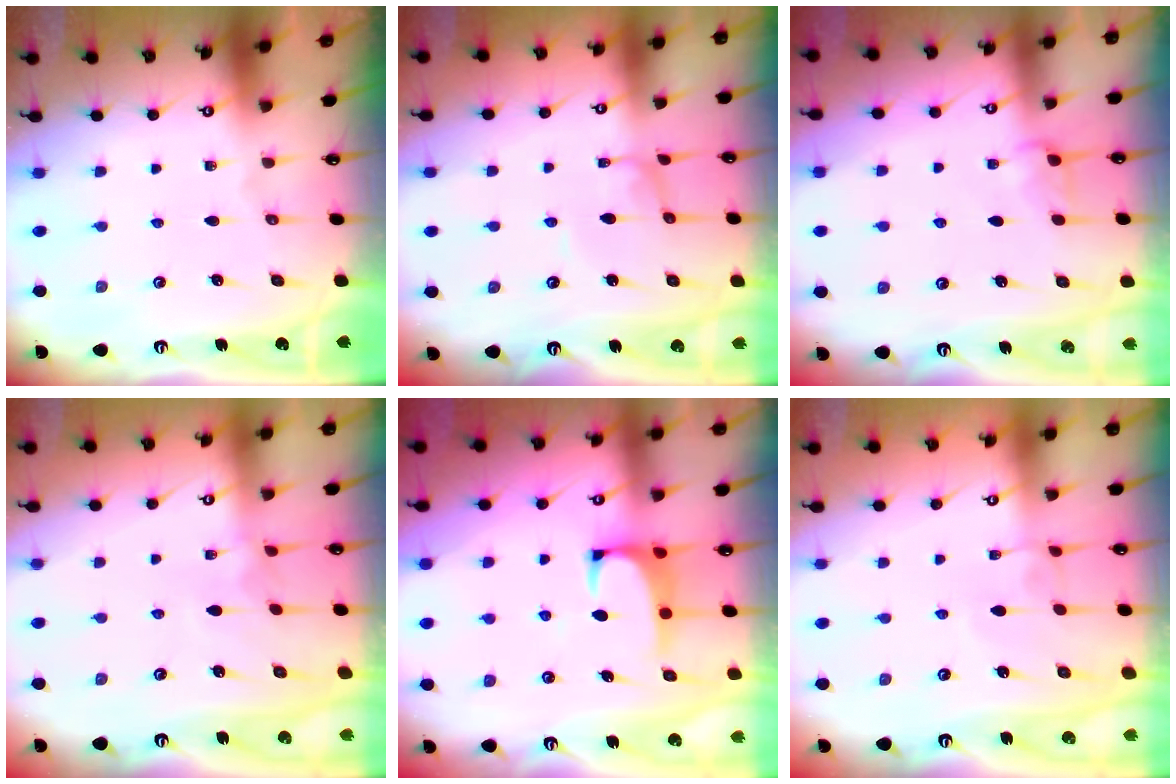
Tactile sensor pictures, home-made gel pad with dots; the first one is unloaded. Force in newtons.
{"total": 1.5, "press": 1.4, "slide": 0.1}
{"total": 2.1, "press": 2.0, "slide": 0.6}
{"total": 2.9, "press": 2.9, "slide": 0.2}
{"total": 0.9, "press": 0.6, "slide": 0.6}
{"total": 3.7, "press": 3.7, "slide": 0.2}